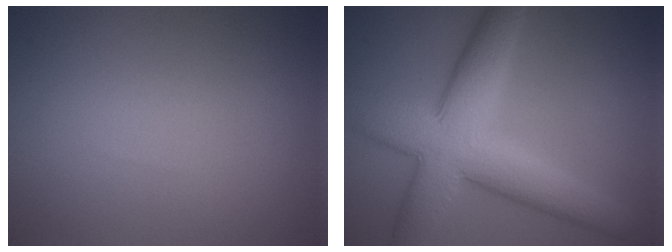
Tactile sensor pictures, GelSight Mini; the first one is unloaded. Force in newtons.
{"total": 9.2, "press": 9.2, "slide": 0.8}